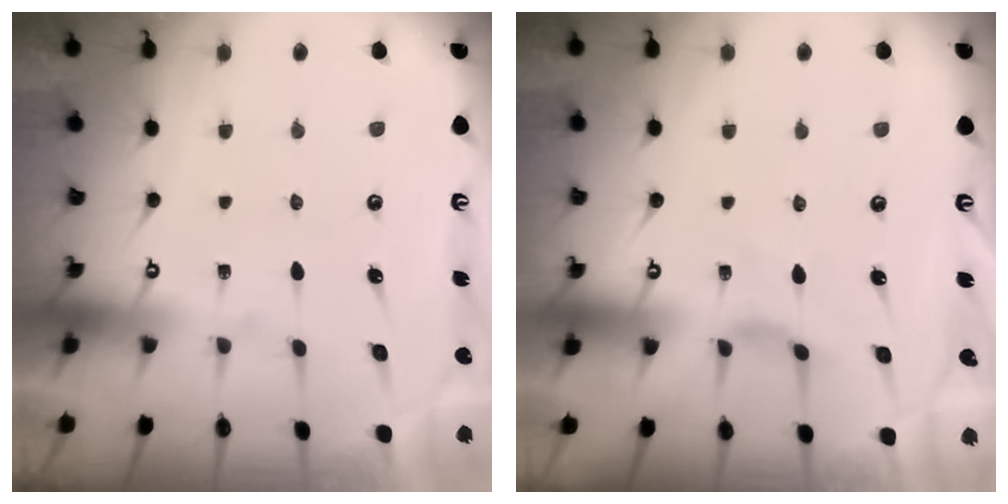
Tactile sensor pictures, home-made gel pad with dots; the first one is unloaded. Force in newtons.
{"total": 2.7, "press": 2.6, "slide": 0.6}